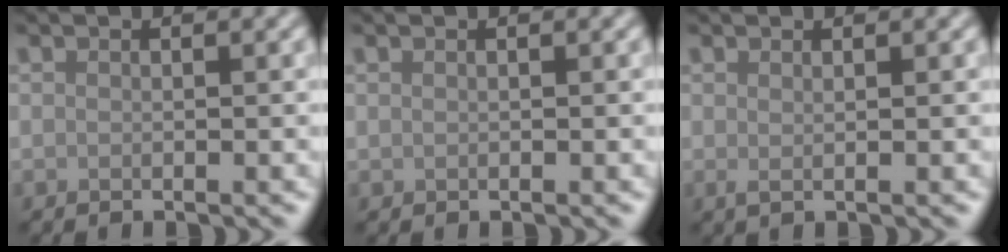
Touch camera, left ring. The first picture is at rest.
{"total": 0.0}
{"total": 0.7, "force": [0.3, 0.3, 0.6], "torque": [-0.009, -0.001, 0.006]}